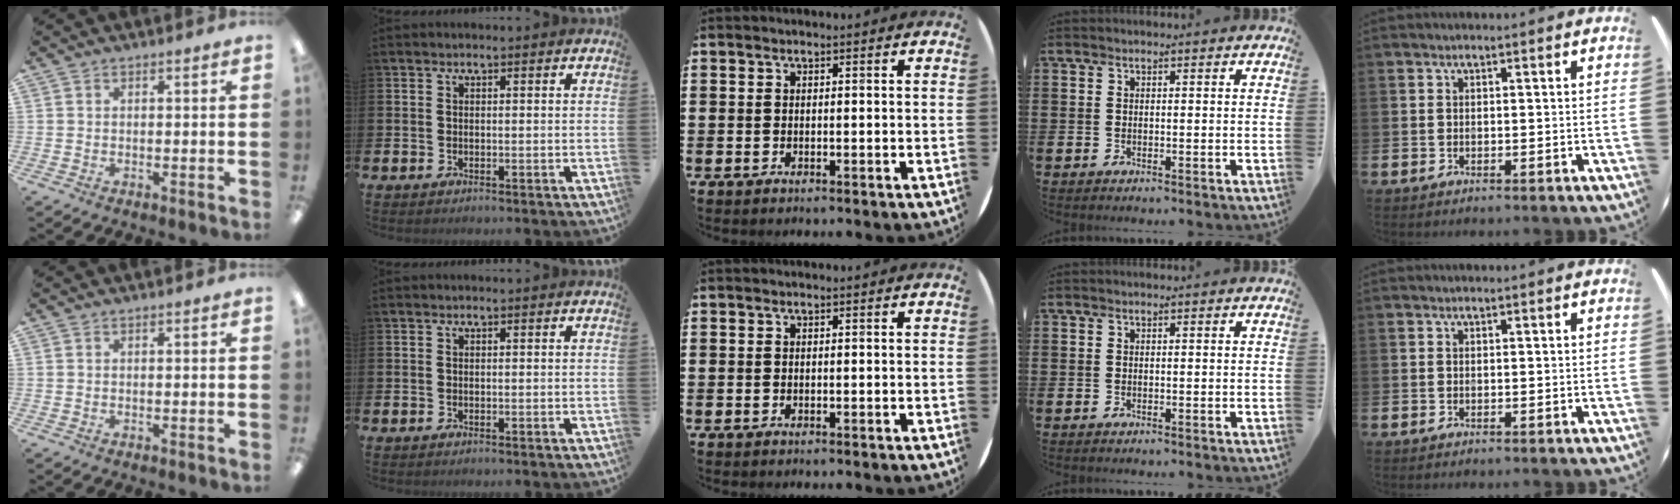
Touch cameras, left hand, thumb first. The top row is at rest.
{}